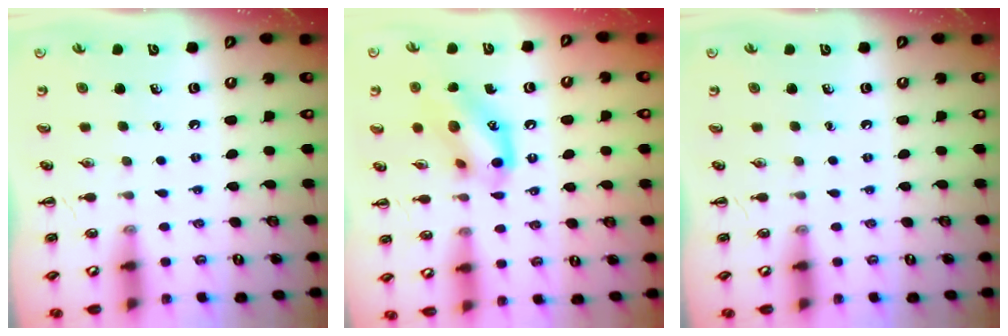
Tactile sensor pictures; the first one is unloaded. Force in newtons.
{"total": 14.7, "press": 14.6, "slide": 1.2}
{"total": 0.0}